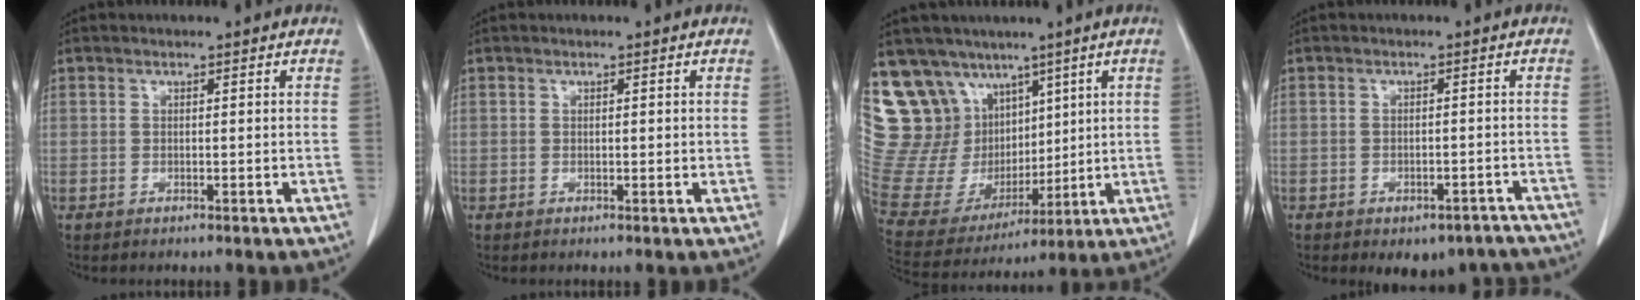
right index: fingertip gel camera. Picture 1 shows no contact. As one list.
[{"total": 0.6, "force": [0.0, 0.2, 0.5], "torque": [-0.008, 0.000, 0.001]}, {"total": 20.6, "force": [11.4, 15.4, 7.5], "torque": [-0.191, 0.059, 0.245]}, {"total": 9.0, "force": [-7.3, 4.5, 2.7], "torque": [-0.015, 0.012, -0.080]}]